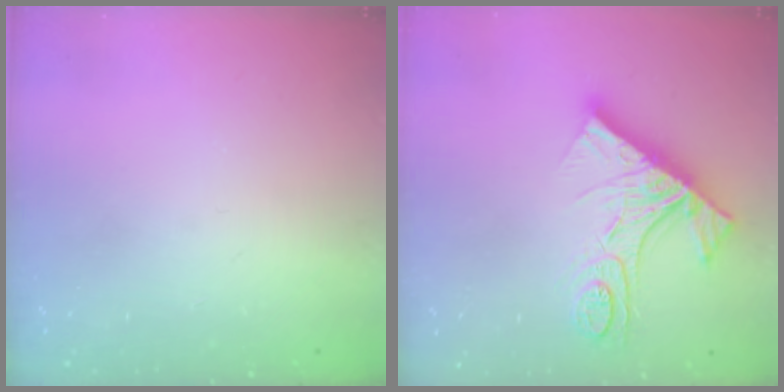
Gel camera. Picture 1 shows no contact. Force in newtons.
{"total": 17.9, "press": 17.8, "slide": 2.0}